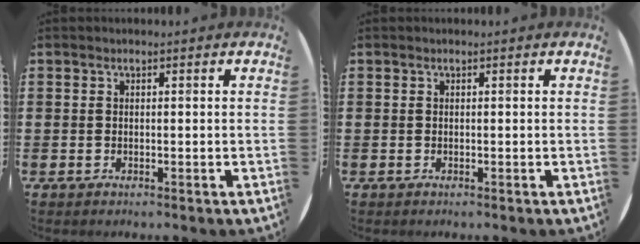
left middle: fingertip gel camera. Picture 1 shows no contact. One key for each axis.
{"total": 0.0}